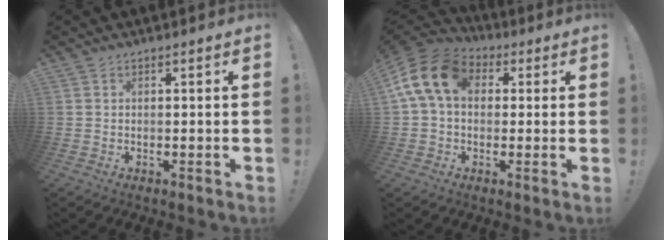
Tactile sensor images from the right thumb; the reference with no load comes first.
{"total": 14.9, "force": [3.8, 10.0, 10.3], "torque": [-0.189, 0.008, 0.071]}